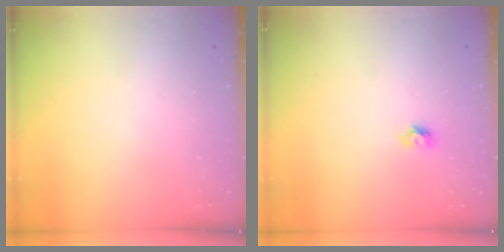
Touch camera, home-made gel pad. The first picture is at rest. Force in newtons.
{"total": 4.2, "press": 4.2, "slide": 0.4}